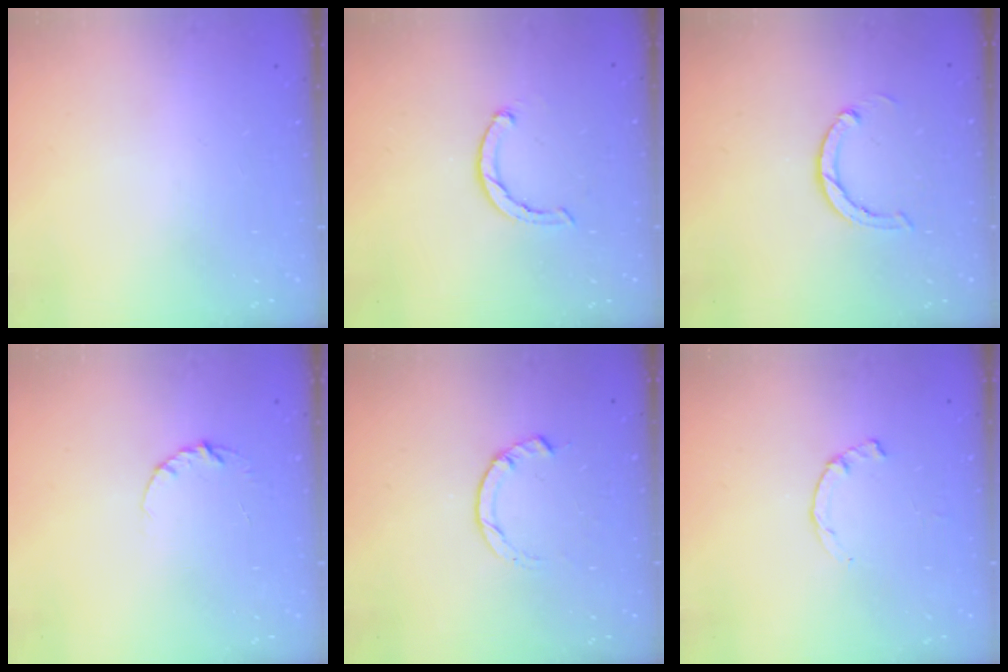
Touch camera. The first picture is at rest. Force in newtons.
{"total": 1.8, "press": 1.8, "slide": 0.4}
{"total": 3.1, "press": 3.1, "slide": 0.1}
{"total": 3.5, "press": 3.4, "slide": 0.4}
{"total": 4.0, "press": 3.9, "slide": 0.7}
{"total": 1.2, "press": 1.1, "slide": 0.3}